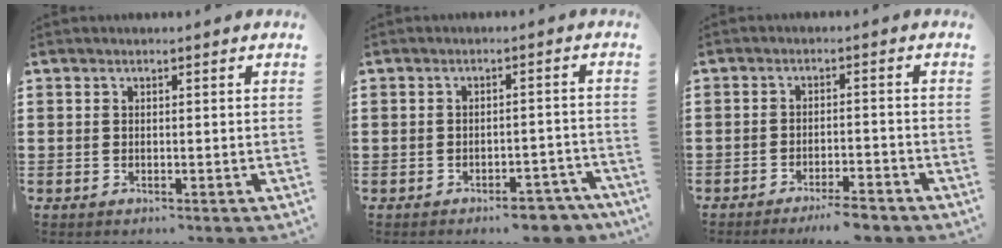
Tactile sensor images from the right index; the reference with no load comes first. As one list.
[{"total": 4.3, "force": [-4.1, 0.8, 1.0], "torque": [-0.015, 0.007, -0.081]}, {"total": 3.8, "force": [-3.4, -0.1, 1.6], "torque": [-0.028, -0.003, -0.066]}]